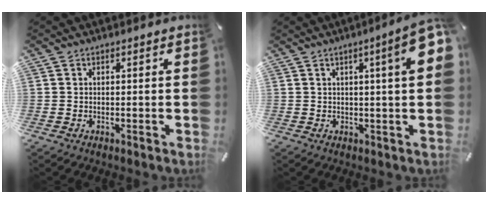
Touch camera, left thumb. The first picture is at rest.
{"total": 9.6, "force": [3.1, 1.0, 9.0], "torque": [-0.134, -0.013, 0.046]}